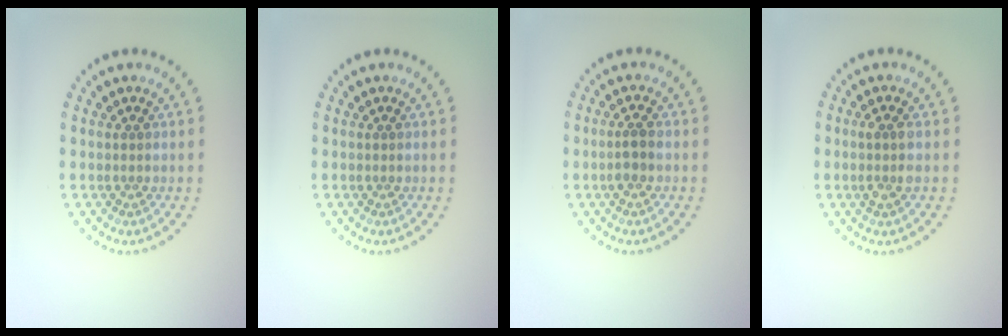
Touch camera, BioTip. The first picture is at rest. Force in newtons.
{"total": 0.0}
{"total": 1.6, "press": 1.4, "slide": 0.8}
{"total": 1.7, "press": 1.5, "slide": 0.8}